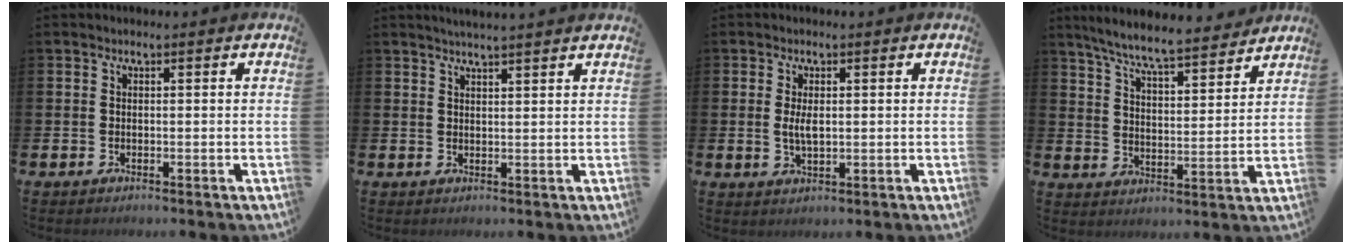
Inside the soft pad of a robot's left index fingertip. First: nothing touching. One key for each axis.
{"total": 2.6, "fx": 2.6, "fy": -0.6, "fz": 0.3, "tx": -0.007, "ty": -0.013, "tz": 0.047}
{"total": 2.9, "fx": 0.4, "fy": 1.2, "fz": 2.6, "tx": -0.040, "ty": -0.001, "tz": 0.003}
{"total": 7.4, "fx": 7.0, "fy": 0.5, "fz": 2.5, "tx": -0.080, "ty": -0.046, "tz": 0.121}